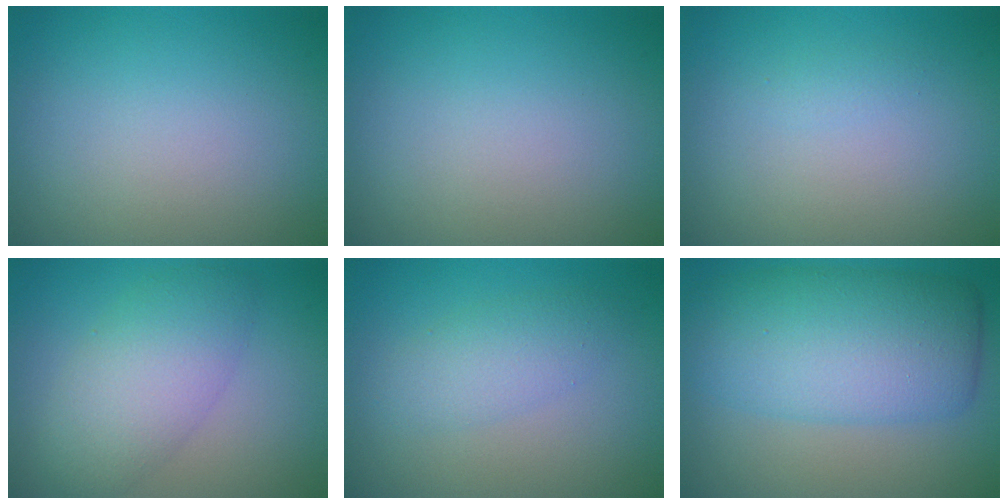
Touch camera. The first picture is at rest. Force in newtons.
{"total": 0.0}
{"total": 0.6, "press": 0.6, "slide": 0.0}
{"total": 5.1, "press": 5.1, "slide": 0.2}
{"total": 2.5, "press": 2.5, "slide": 0.1}
{"total": 8.4, "press": 8.4, "slide": 0.0}